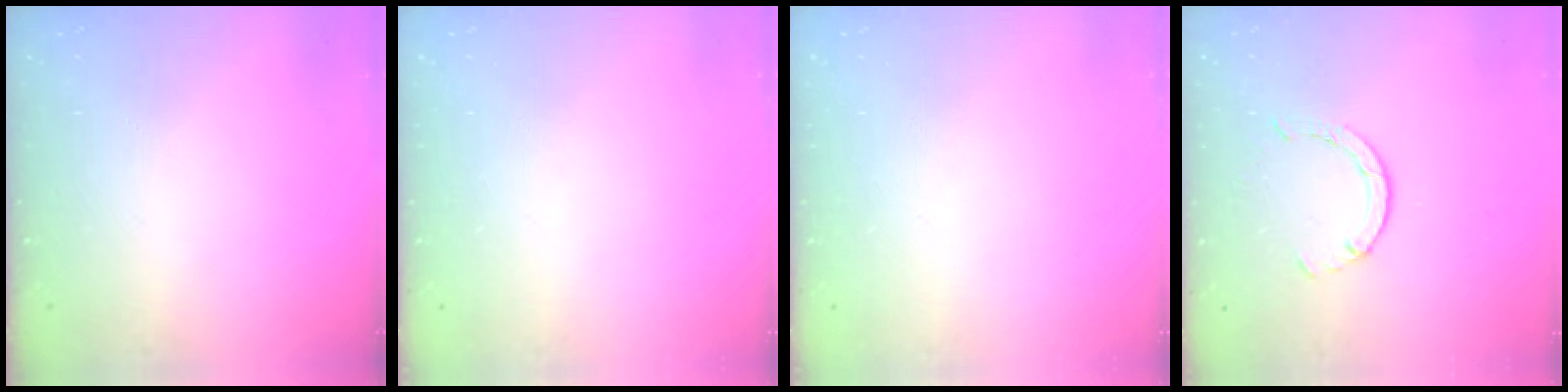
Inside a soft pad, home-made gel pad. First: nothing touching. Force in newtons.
{"total": 0.0}
{"total": 0.0}
{"total": 2.9, "press": 2.9, "slide": 0.4}